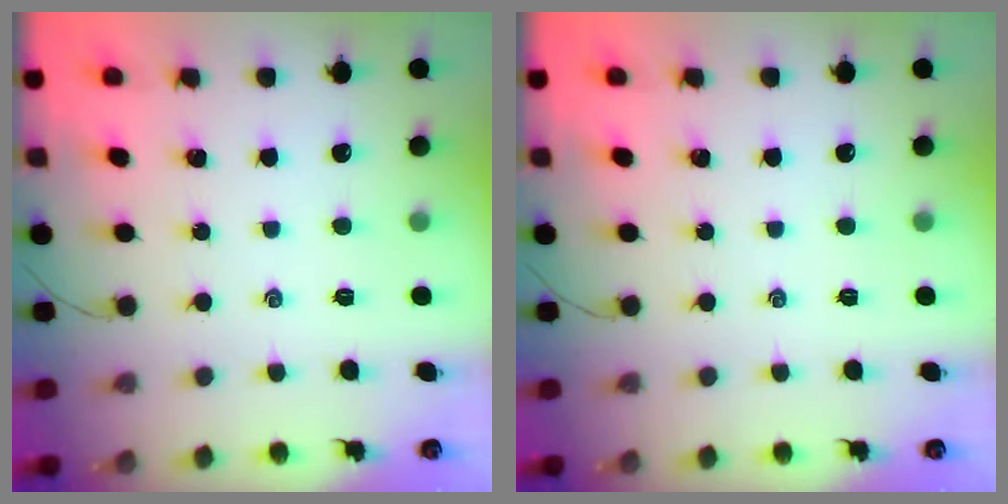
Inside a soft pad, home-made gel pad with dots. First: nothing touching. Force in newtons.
{"total": 0.0}